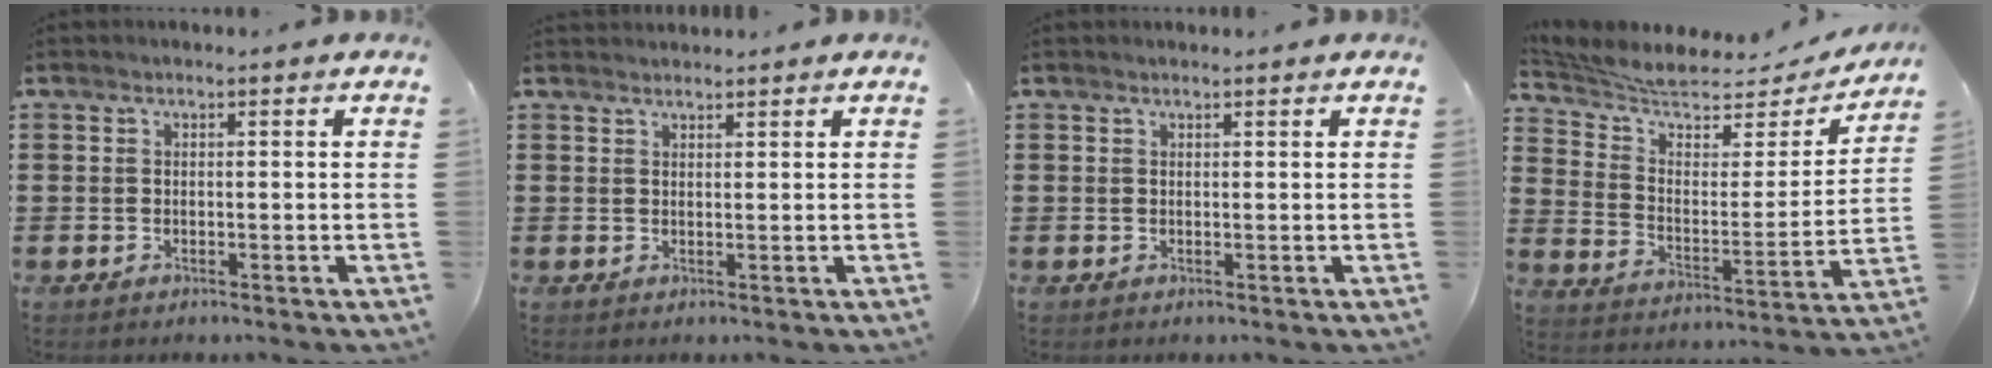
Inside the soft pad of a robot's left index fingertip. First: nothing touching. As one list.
[{"total": 1.4, "force": [1.3, 0.2, 0.1], "torque": [-0.003, 0.001, 0.026]}, {"total": 0.5, "force": [0.5, 0.0, 0.2], "torque": [-0.005, 0.000, 0.010]}, {"total": 6.3, "force": [5.5, 1.9, 2.5], "torque": [-0.078, -0.037, 0.092]}]